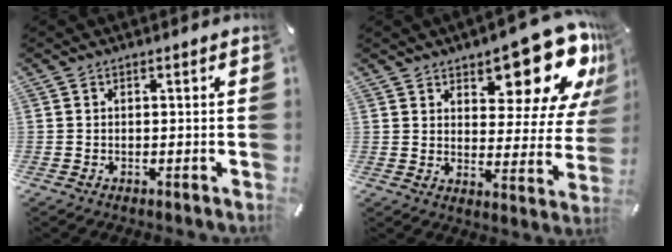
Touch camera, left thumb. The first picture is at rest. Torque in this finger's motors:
{"motor_torque": [1.23, -0.14, 1.49, -1.09, 0.12]}